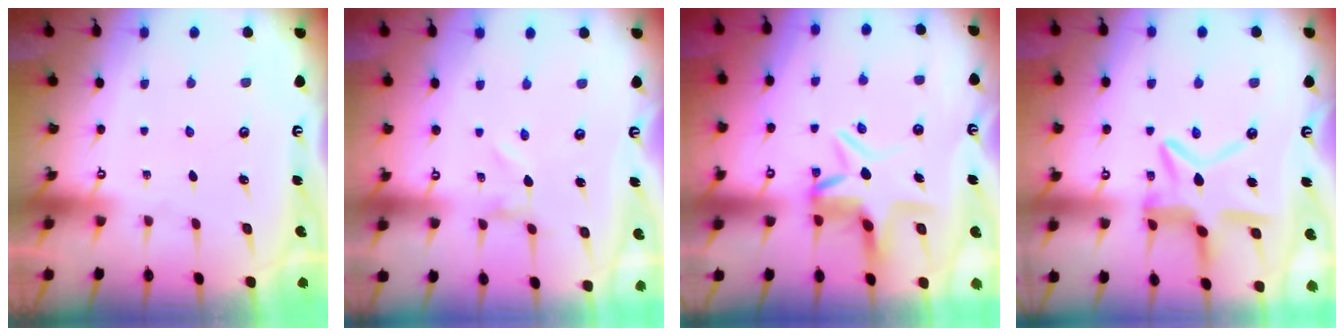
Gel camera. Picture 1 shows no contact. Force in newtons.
{"total": 0.0}
{"total": 7.9, "press": 7.4, "slide": 2.6}
{"total": 12.5, "press": 12.5, "slide": 0.9}